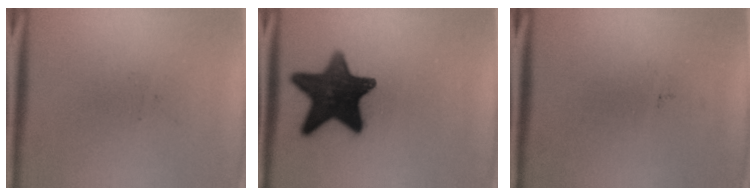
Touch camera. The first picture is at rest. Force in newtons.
{"total": 14.8}
{"total": 0.0}